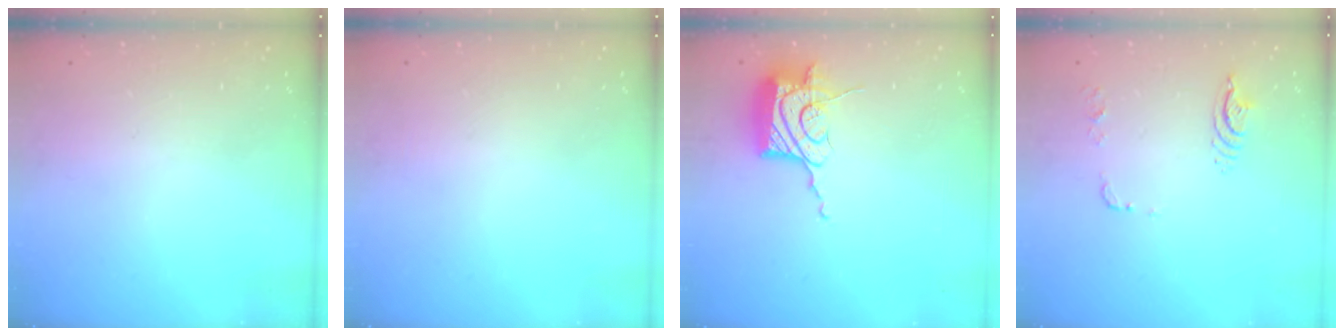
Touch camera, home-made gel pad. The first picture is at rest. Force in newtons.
{"total": 0.0}
{"total": 17.2, "press": 17.1, "slide": 0.7}
{"total": 8.3, "press": 8.3, "slide": 0.8}